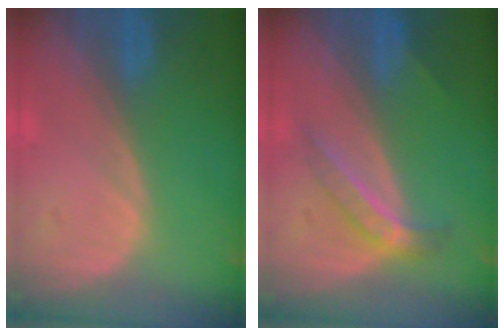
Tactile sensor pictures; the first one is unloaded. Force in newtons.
{"total": 4.1, "press": 4.1, "slide": 0.3}